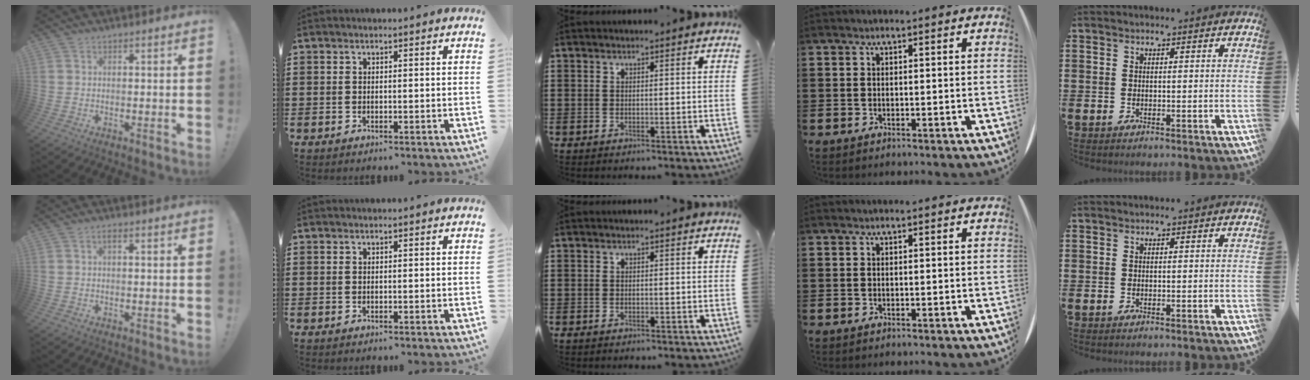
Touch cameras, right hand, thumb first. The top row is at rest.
{"thumb": {"total": 1.0, "force": [-0.1, 0.3, 1.0], "torque": [-0.027, 0.007, -0.002]}, "middle": {"total": 0.5, "force": [-0.4, 0.2, 0.2], "torque": [-0.005, -0.002, -0.008]}}